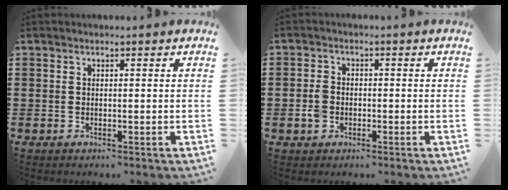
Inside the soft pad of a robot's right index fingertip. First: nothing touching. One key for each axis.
{"total": 2.6, "fx": -0.8, "fy": 2.0, "fz": 1.5, "tx": -0.045, "ty": -0.003, "tz": -0.019}